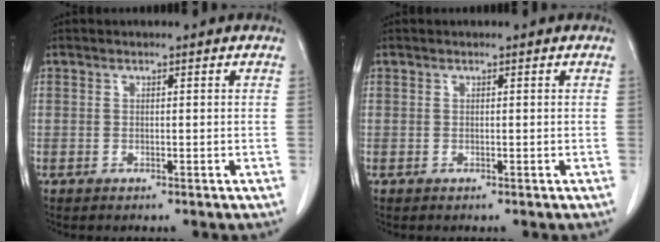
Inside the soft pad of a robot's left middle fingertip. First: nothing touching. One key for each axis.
{"total": 0.0}